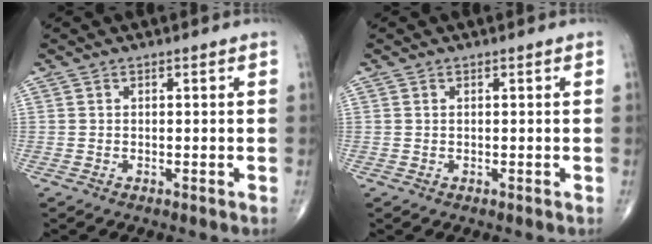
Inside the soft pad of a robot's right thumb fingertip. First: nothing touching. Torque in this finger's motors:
{"motor_torque": [0.40, -0.26, -0.17, -0.07, 0.02]}